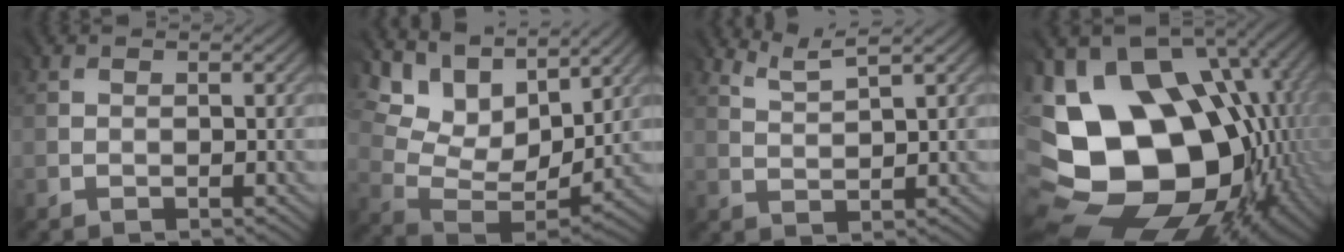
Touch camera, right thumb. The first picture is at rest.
{"total": 11.0, "force": [8.1, 5.2, 5.4], "torque": [-0.147, 0.024, 0.143]}
{"total": 2.7, "force": [2.6, -0.3, 1.0], "torque": [-0.023, 0.003, 0.061]}
{"total": 21.6, "force": [-0.9, 15.5, 15.0], "torque": [-0.293, -0.016, 0.000]}